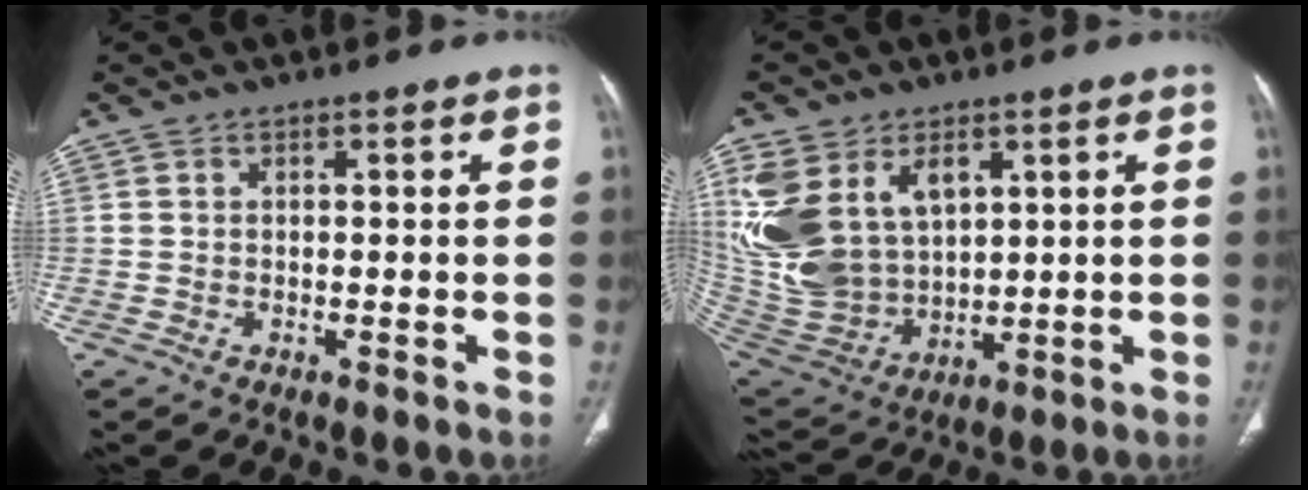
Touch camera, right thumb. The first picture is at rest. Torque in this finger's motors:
{"motor_torque": [0.32, 0.45, 1.10, 1.15, 0.21]}